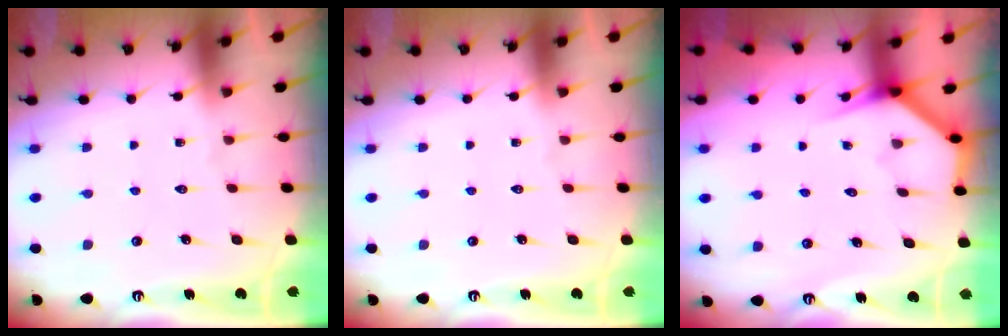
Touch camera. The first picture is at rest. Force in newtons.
{"total": 0.0}
{"total": 3.8, "press": 3.8, "slide": 0.3}